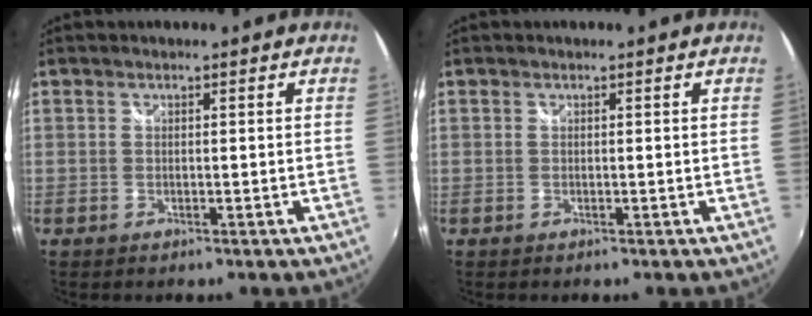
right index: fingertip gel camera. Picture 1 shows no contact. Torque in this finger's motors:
{"motor_torque": [0.05, 0.11, -0.03, 0.01]}